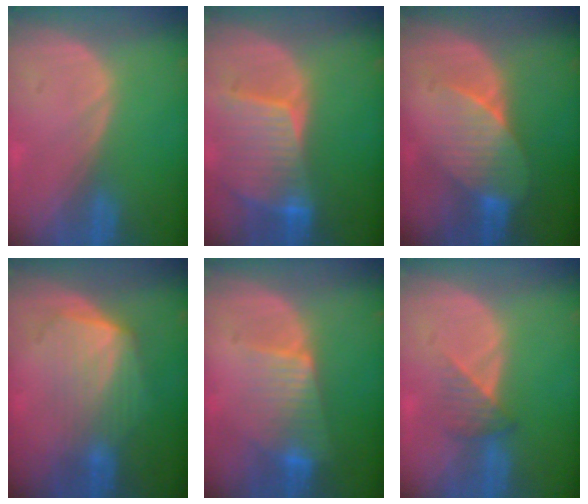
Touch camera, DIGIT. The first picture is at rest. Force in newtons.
{"total": 9.0, "press": 8.0, "slide": 4.1}
{"total": 7.4, "press": 6.9, "slide": 2.8}
{"total": 7.2, "press": 6.5, "slide": 3.0}
{"total": 7.0, "press": 6.3, "slide": 3.1}
{"total": 3.3, "press": 2.9, "slide": 1.5}